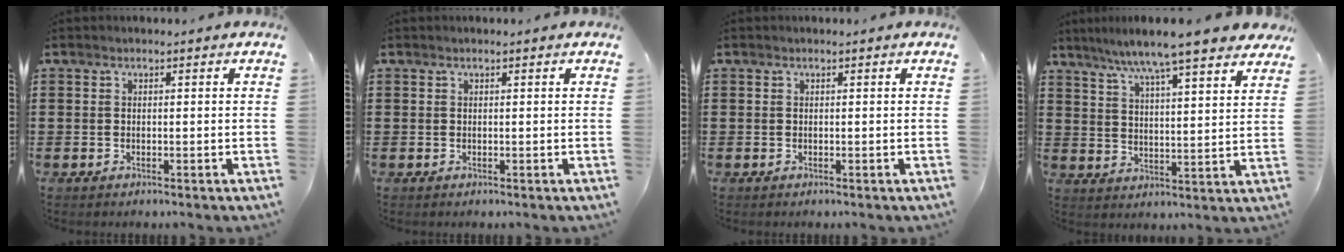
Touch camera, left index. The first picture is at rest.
{"total": 0.0}
{"total": 0.0}
{"total": 7.5, "force": [6.5, -0.5, 3.8], "torque": [-0.098, -0.033, 0.108]}